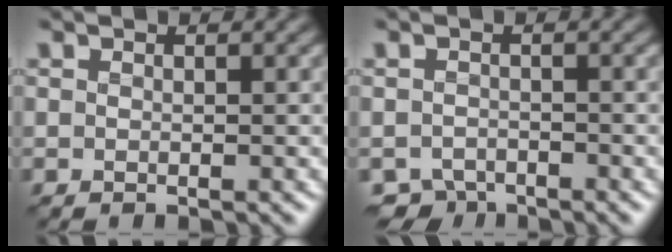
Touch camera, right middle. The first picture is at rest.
{"total": 2.5, "force": [-2.4, 0.8, 0.2], "torque": [0.001, -0.011, -0.047]}